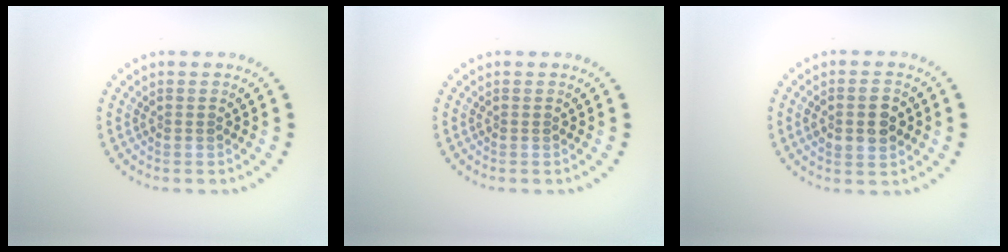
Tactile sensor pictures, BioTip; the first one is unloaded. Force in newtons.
{"total": 0.0}
{"total": 3.0, "press": 3.0, "slide": 0.2}